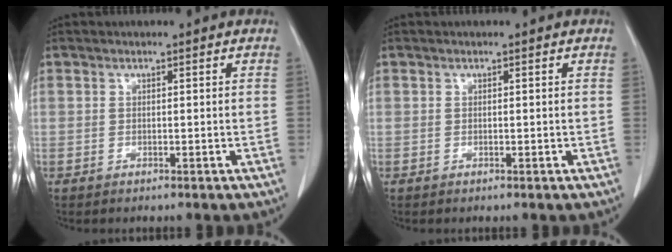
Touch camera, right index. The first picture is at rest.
{"total": 0.0}